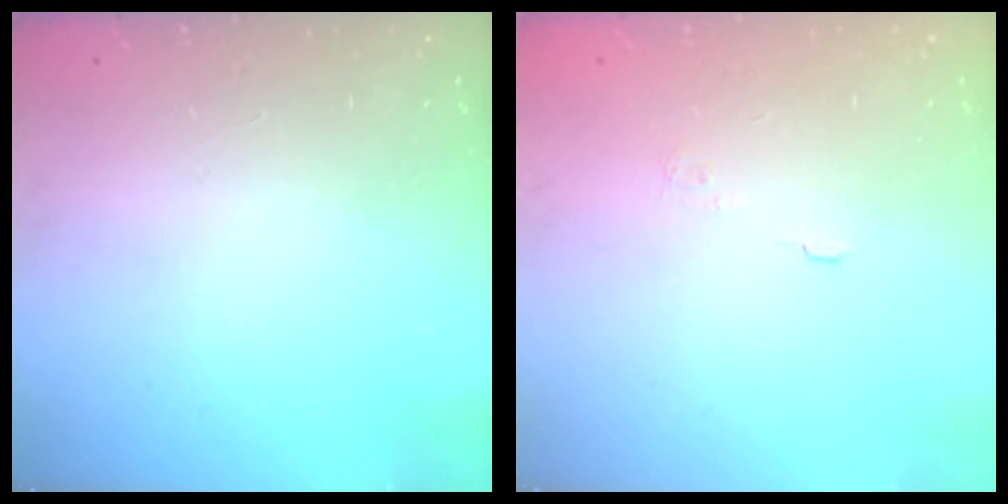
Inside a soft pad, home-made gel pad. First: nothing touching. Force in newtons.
{"total": 1.5, "press": 0.9, "slide": 1.3}